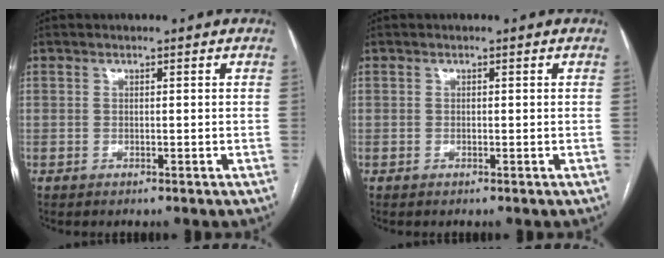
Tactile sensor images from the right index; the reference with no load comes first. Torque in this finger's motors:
{"motor_torque": [0.04, 0.03, -0.01, 0.01]}